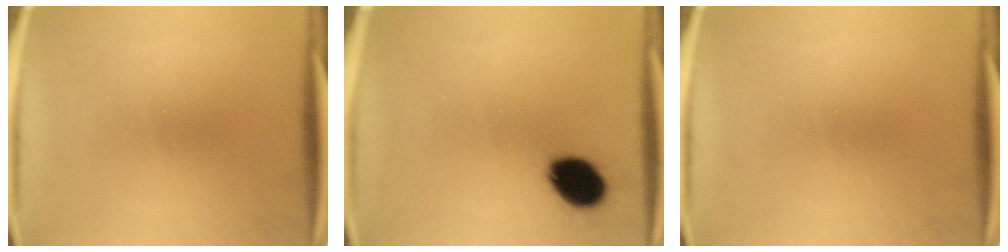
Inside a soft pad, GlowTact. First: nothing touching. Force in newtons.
{"total": 9.8}
{"total": 0.0}